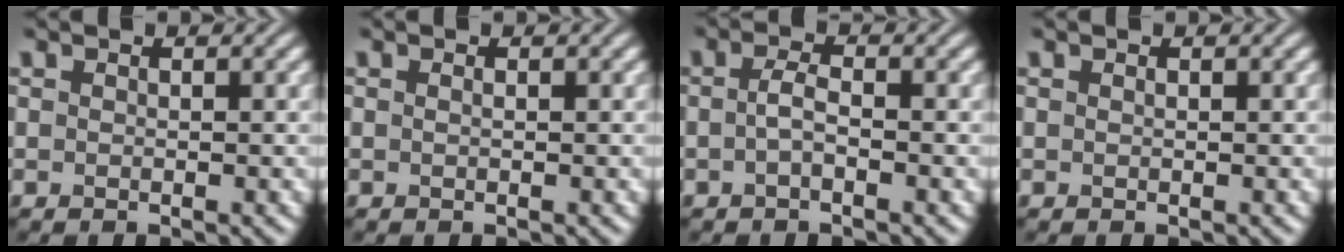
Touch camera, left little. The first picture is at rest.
{"total": 0.0}
{"total": 1.5, "force": [-0.4, 0.4, 1.4], "torque": [-0.032, 0.003, -0.012]}
{"total": 0.0}